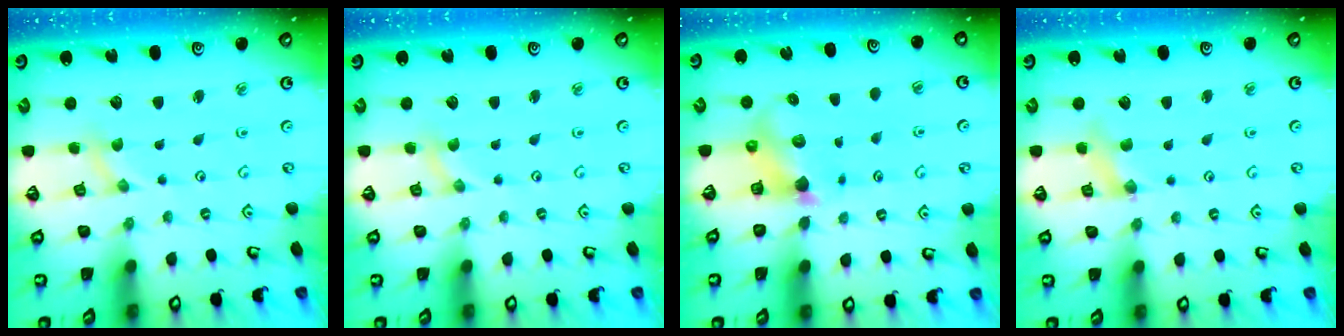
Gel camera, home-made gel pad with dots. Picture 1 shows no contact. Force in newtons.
{"total": 0.0}
{"total": 6.2, "press": 6.1, "slide": 0.6}
{"total": 2.8, "press": 2.8, "slide": 0.4}